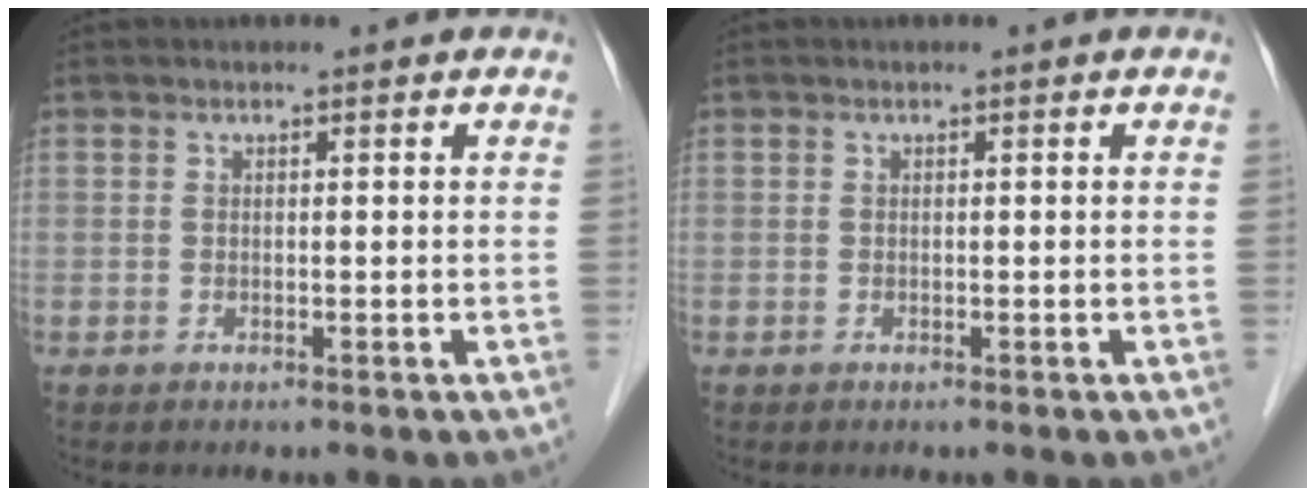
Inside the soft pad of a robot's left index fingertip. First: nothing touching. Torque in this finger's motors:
{"motor_torque": [0.00, 0.00, 0.00, 0.00]}